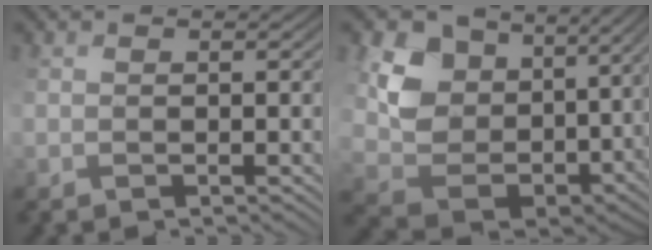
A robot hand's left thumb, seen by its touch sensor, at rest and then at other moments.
{"total": 12.8, "force": [5.2, 9.5, 6.8], "torque": [-0.163, -0.003, 0.117]}